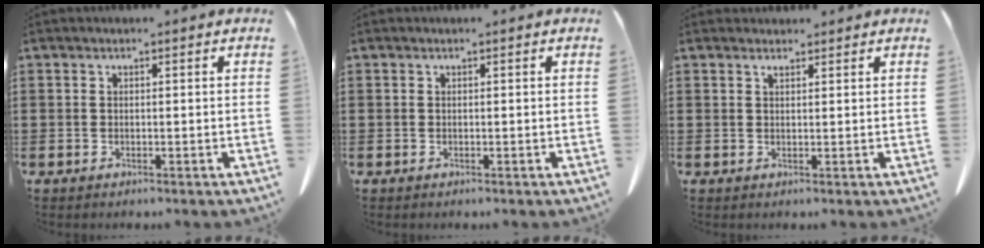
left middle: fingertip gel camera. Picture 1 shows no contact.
{"total": 0.0}
{"total": 1.1, "force": [1.0, 0.2, 0.4], "torque": [-0.010, 0.001, 0.019]}